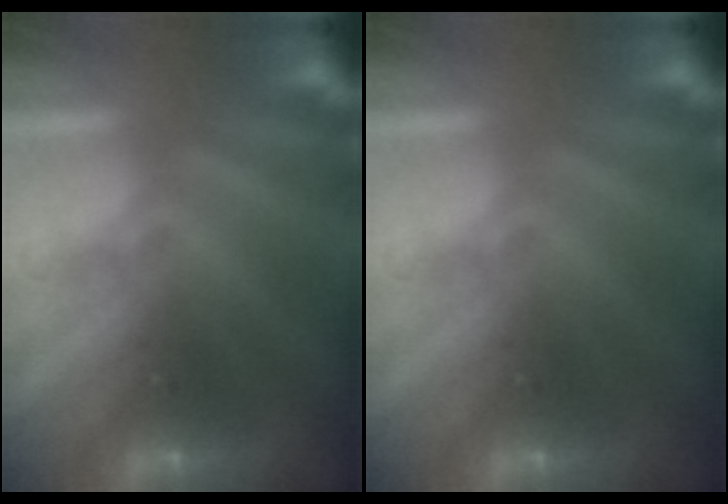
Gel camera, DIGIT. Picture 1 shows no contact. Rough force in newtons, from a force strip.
{"total": 0.0}